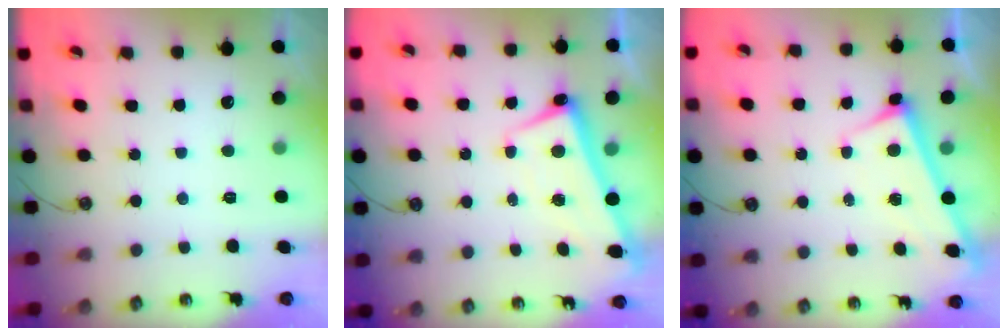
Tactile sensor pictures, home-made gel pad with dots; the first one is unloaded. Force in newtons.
{"total": 2.6, "press": 2.6, "slide": 0.3}
{"total": 3.1, "press": 3.1, "slide": 0.1}